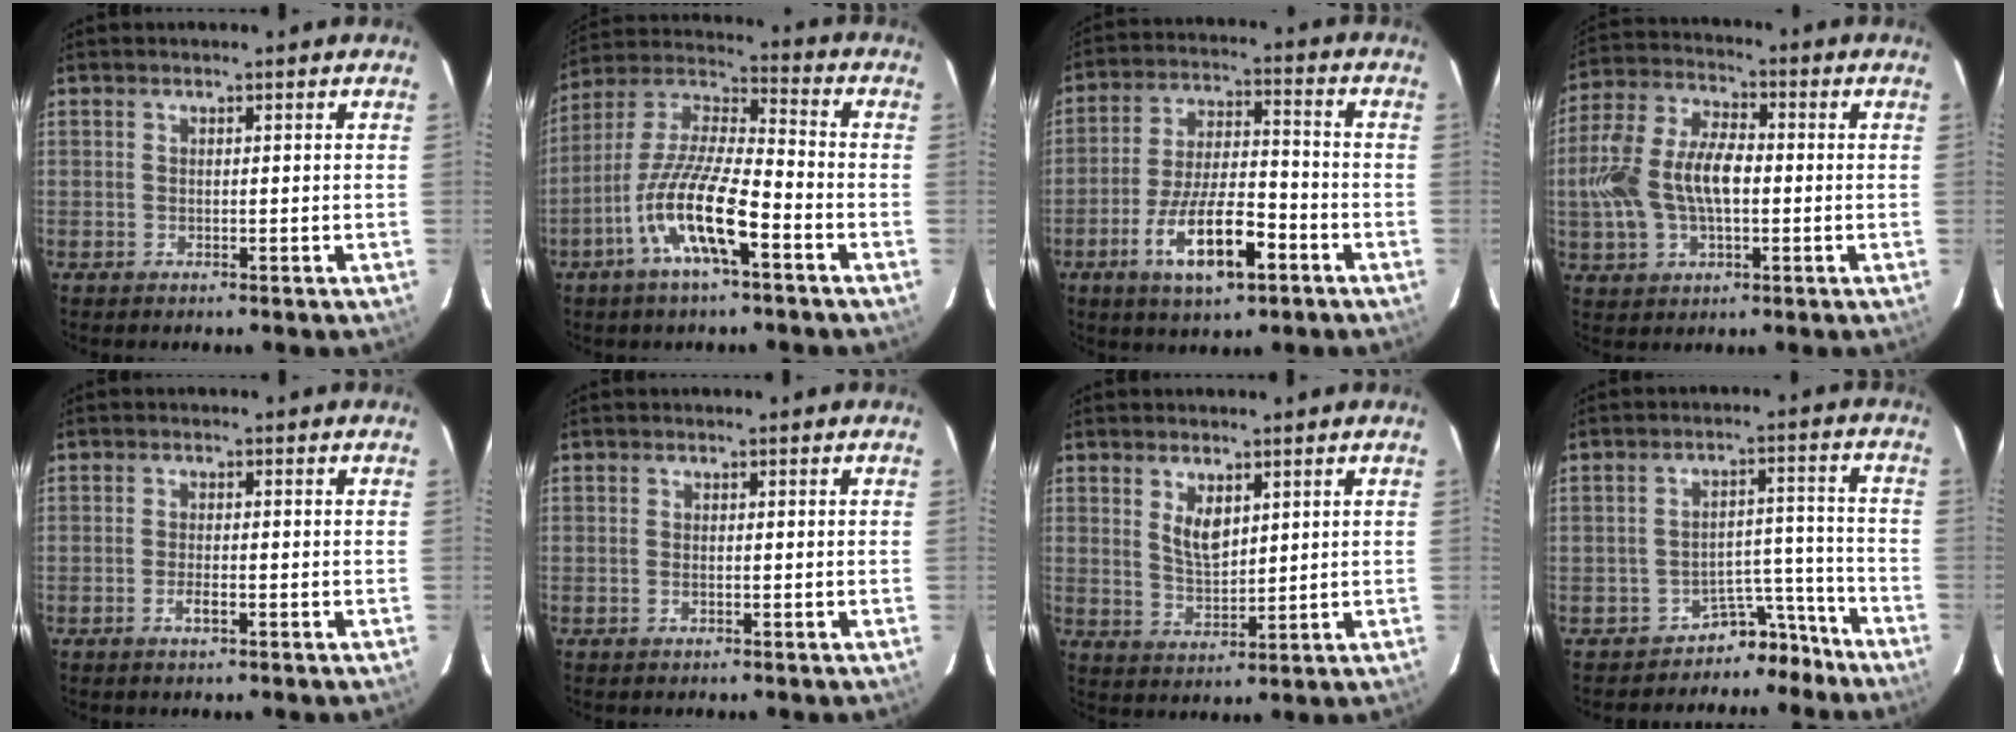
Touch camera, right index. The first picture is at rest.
{"total": 14.7, "force": [-6.8, 3.2, 12.7], "torque": [-0.256, -0.008, -0.135]}
{"total": 13.5, "force": [-6.5, 4.4, 11.0], "torque": [-0.213, -0.005, -0.108]}
{"total": 14.3, "force": [-1.0, 7.9, 11.8], "torque": [-0.254, 0.015, -0.019]}
{"total": 2.2, "force": [-1.2, 0.6, 1.8], "torque": [-0.042, 0.000, -0.024]}
{"total": 0.8, "force": [-0.4, 0.4, 0.6], "torque": [-0.013, 0.000, -0.007]}
{"total": 5.3, "force": [2.2, 2.7, 4.0], "torque": [-0.067, -0.003, 0.047]}
{"total": 7.6, "force": [-6.4, 4.1, -0.4], "torque": [0.019, 0.048, -0.088]}